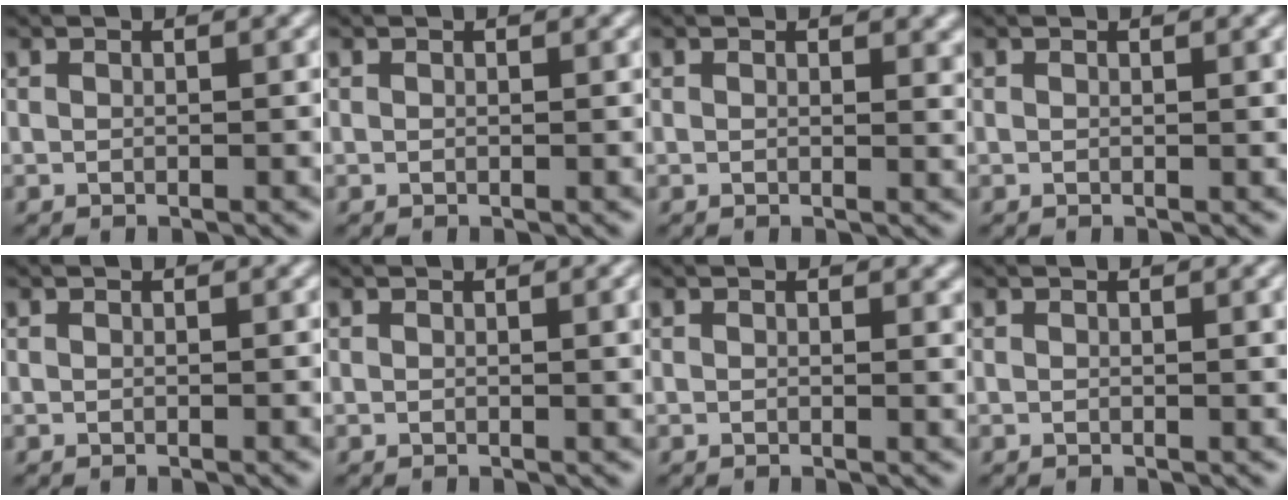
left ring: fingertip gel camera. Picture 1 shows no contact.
{"total": 0.0}
{"total": 1.5, "force": [0.6, 0.7, 1.1], "torque": [-0.009, -0.003, 0.009]}
{"total": 0.9, "force": [0.3, 0.2, 0.8], "torque": [-0.008, 0.002, 0.004]}
{"total": 0.0}
{"total": 2.1, "force": [0.5, 0.6, 1.9], "torque": [-0.019, 0.003, 0.004]}
{"total": 0.8, "force": [0.4, 0.4, 0.6], "torque": [-0.005, -0.004, 0.006]}
{"total": 1.3, "force": [0.4, 0.3, 1.2], "torque": [-0.013, 0.002, 0.006]}